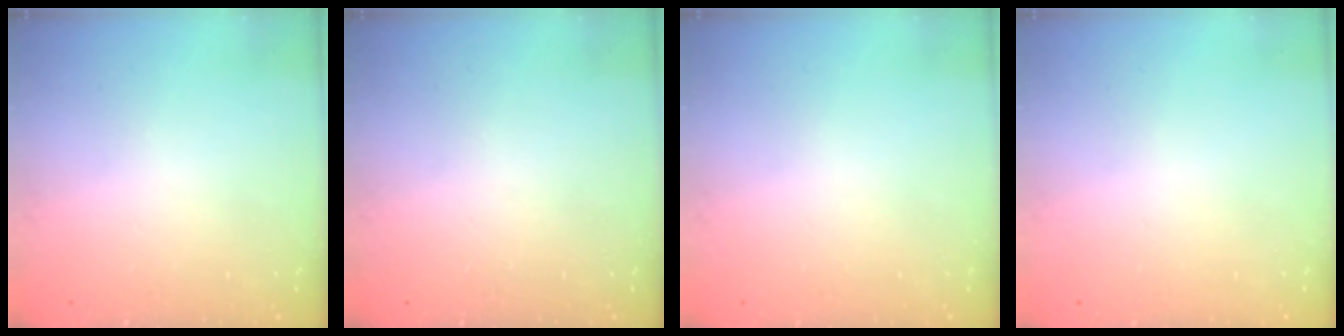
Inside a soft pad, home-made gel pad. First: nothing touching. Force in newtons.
{"total": 0.0}
{"total": 0.0}
{"total": 0.0}